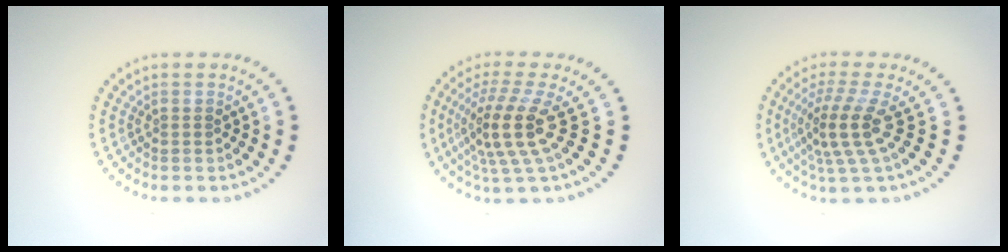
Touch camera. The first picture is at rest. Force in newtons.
{"total": 4.5, "press": 3.4, "slide": 3.0}
{"total": 3.8, "press": 2.7, "slide": 2.7}